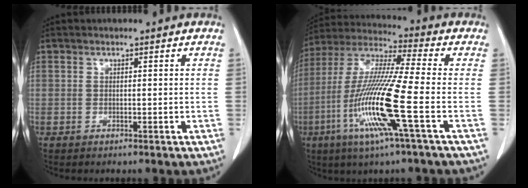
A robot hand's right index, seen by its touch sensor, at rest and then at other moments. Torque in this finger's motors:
{"motor_torque": [2.14, 0.00, 1.05, 0.21]}